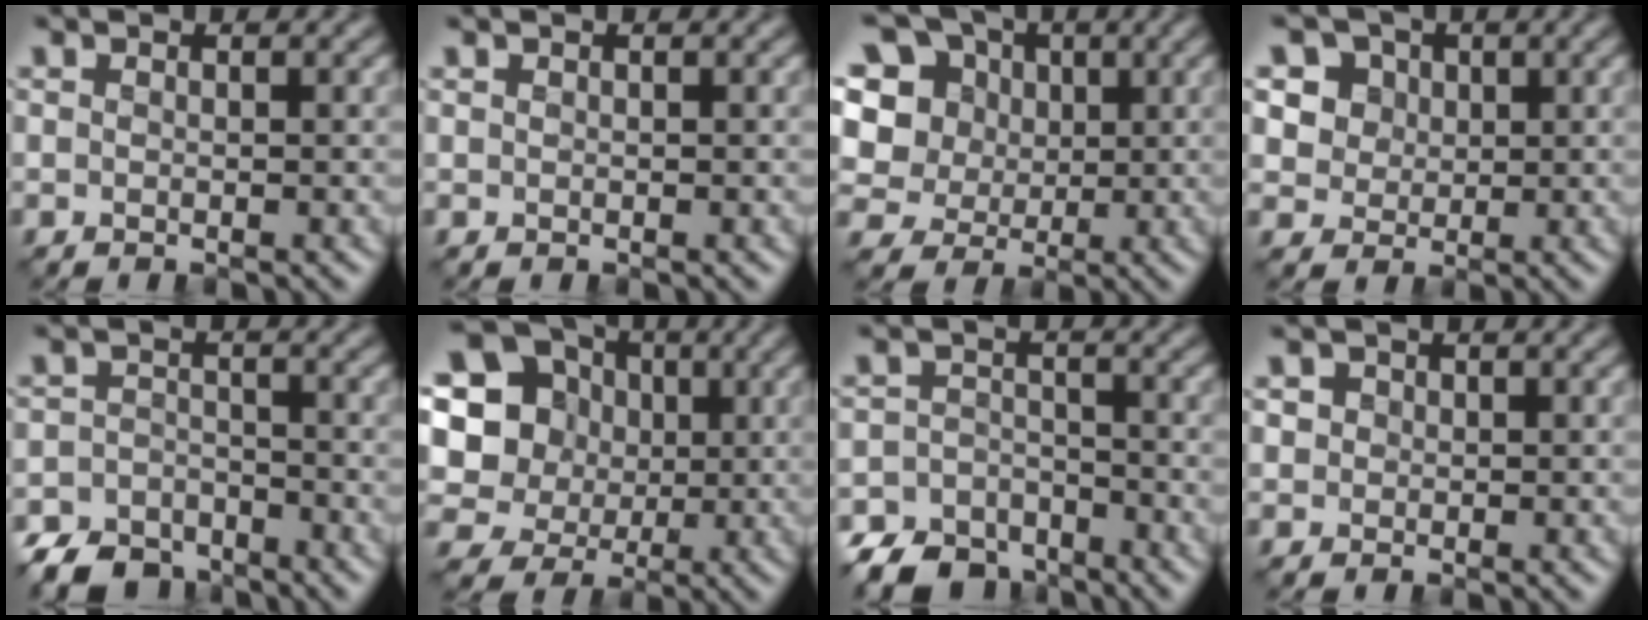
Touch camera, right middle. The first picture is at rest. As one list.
[{"total": 0.0}, {"total": 11.5, "force": [4.2, 9.3, 5.3], "torque": [-0.134, 0.030, 0.070]}, {"total": 6.6, "force": [3.2, 5.2, 2.5], "torque": [-0.055, 0.006, 0.049]}, {"total": 5.2, "force": [-4.3, 2.6, 1.3], "torque": [-0.023, -0.011, -0.082]}, {"total": 19.6, "force": [5.4, 17.4, 7.2], "torque": [-0.207, 0.040, 0.072]}, {"total": 6.3, "force": [-5.1, 3.3, 1.5], "torque": [-0.022, -0.015, -0.091]}, {"total": 1.6, "force": [0.7, 1.3, 0.5], "torque": [-0.011, 0.006, 0.012]}]